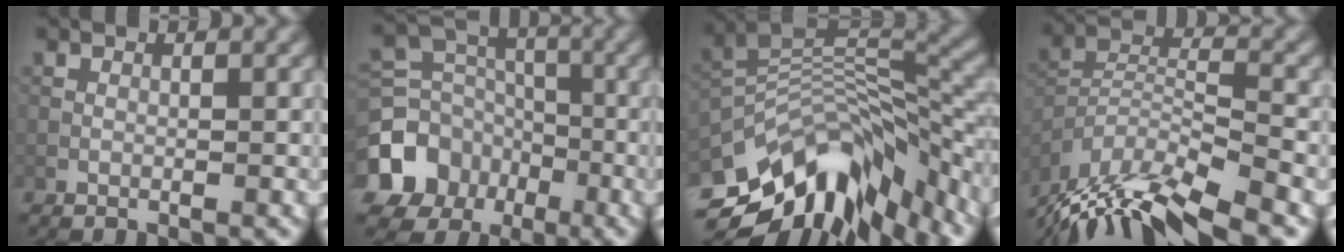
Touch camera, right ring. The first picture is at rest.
{"total": 11.9, "force": [-5.9, 9.7, 3.8], "torque": [-0.107, -0.028, -0.108]}
{"total": 12.6, "force": [-7.1, 5.6, 8.8], "torque": [-0.166, 0.026, -0.123]}
{"total": 11.8, "force": [-9.6, 2.8, 6.3], "torque": [-0.132, 0.005, -0.158]}